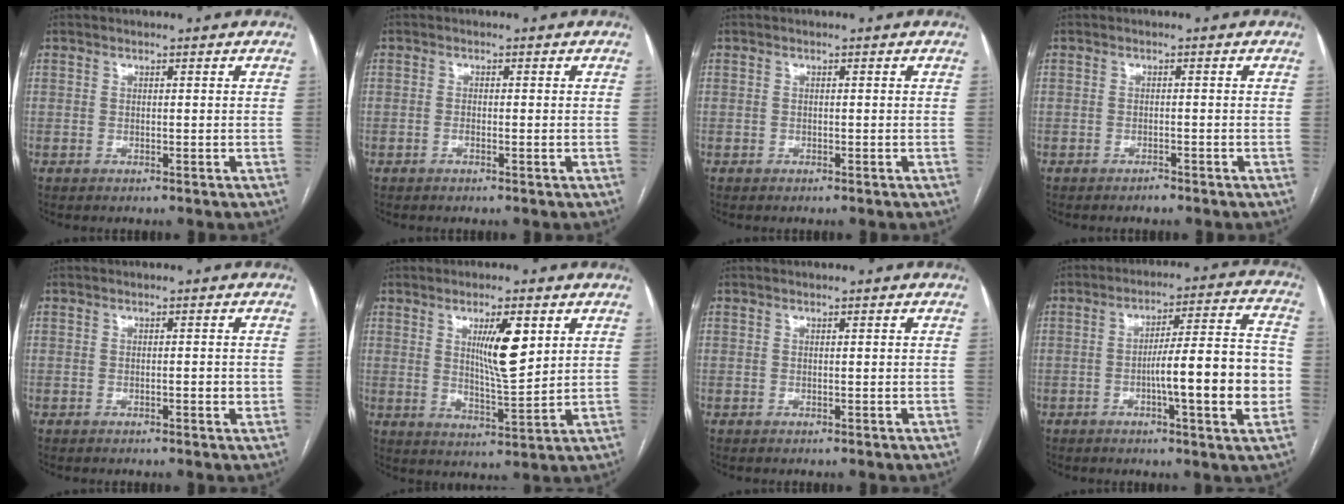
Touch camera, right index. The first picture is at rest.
{"total": 1.1, "force": [-0.5, 0.1, 0.9], "torque": [-0.018, 0.003, -0.008]}
{"total": 0.0}
{"total": 1.0, "force": [-0.9, 0.2, 0.4], "torque": [-0.009, 0.000, -0.013]}
{"total": 1.6, "force": [-0.4, 0.4, 1.5], "torque": [-0.024, 0.001, -0.006]}
{"total": 8.2, "force": [3.0, 1.3, 7.5], "torque": [-0.127, -0.008, 0.052]}
{"total": 0.0}
{"total": 14.1, "force": [-3.1, 1.0, 13.7], "torque": [-0.204, 0.013, -0.047]}